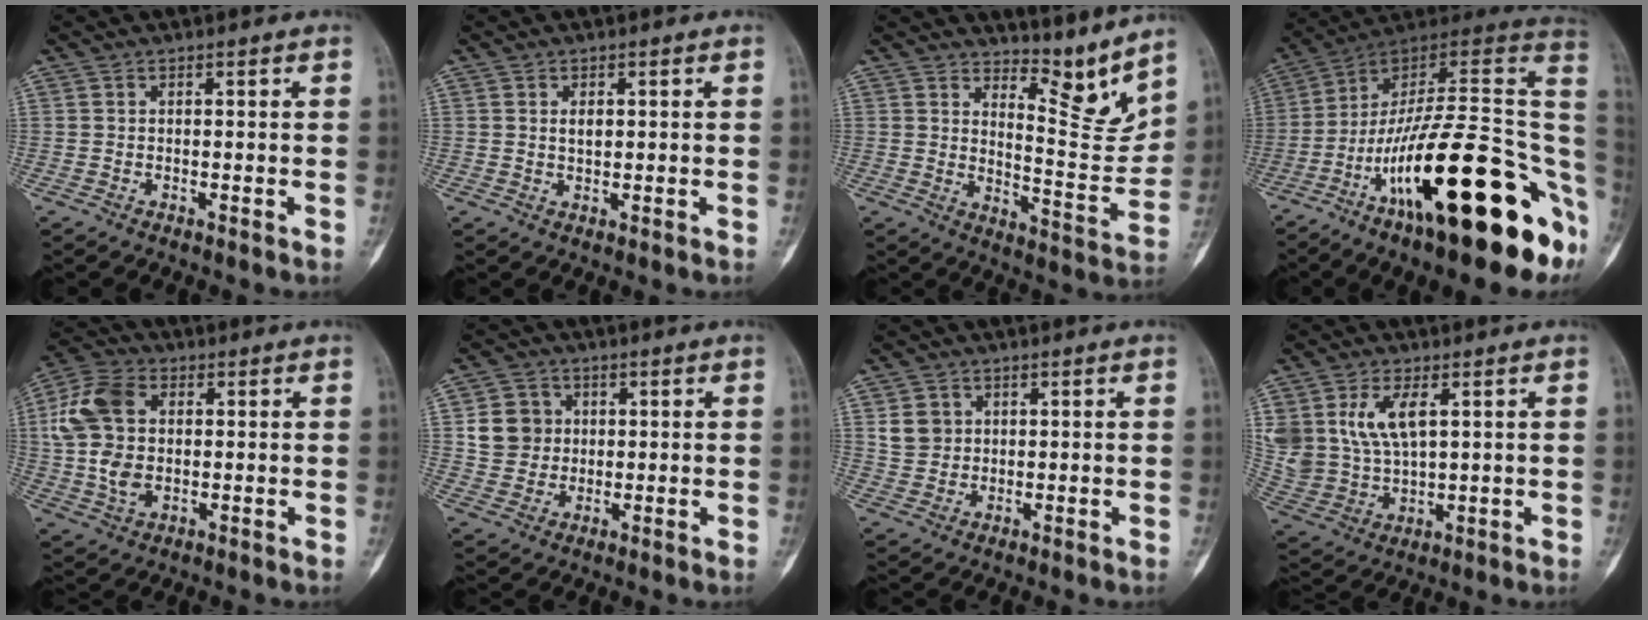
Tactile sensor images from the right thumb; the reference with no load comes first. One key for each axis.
{"total": 2.0, "fx": 0.5, "fy": 1.3, "fz": 1.4, "tx": -0.013, "ty": -0.002, "tz": 0.008}
{"total": 8.9, "fx": 8.2, "fy": 1.7, "fz": 3.0, "tx": -0.010, "ty": -0.085, "tz": 0.137}
{"total": 30.4, "fx": -10.9, "fy": 8.7, "fz": 27.0, "tx": -0.345, "ty": 0.065, "tz": -0.173}
{"total": 13.2, "fx": 1.6, "fy": 9.0, "fz": 9.5, "tx": -0.184, "ty": 0.012, "tz": 0.027}
{"total": 7.6, "fx": 1.3, "fy": 7.1, "fz": 2.6, "tx": -0.011, "ty": 0.000, "tz": 0.022}
{"total": 4.7, "fx": 1.4, "fy": 4.2, "fz": 1.8, "tx": -0.009, "ty": -0.003, "tz": 0.030}
{"total": 13.1, "fx": 4.4, "fy": 7.9, "fz": 9.5, "tx": -0.187, "ty": -0.013, "tz": 0.101}